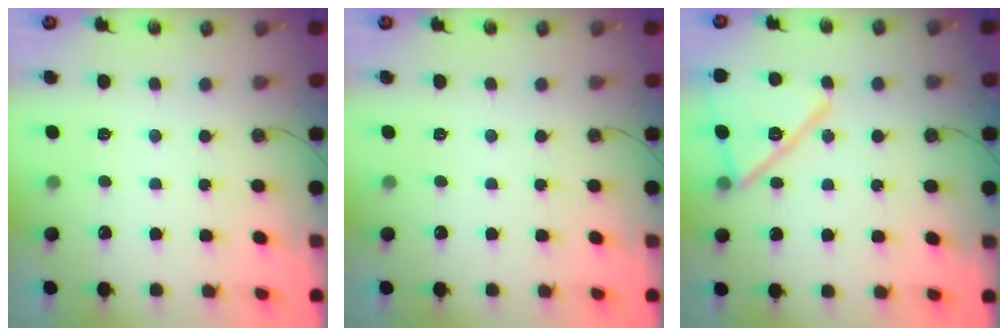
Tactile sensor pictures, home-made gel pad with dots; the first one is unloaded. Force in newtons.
{"total": 0.0}
{"total": 16.1, "press": 16.1, "slide": 0.7}